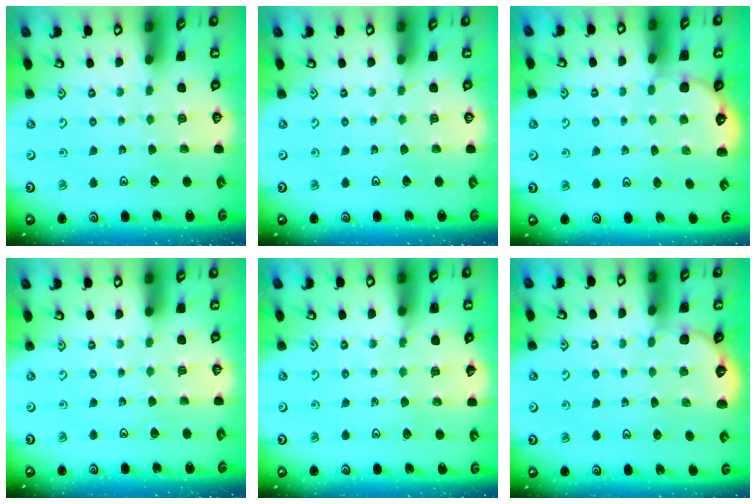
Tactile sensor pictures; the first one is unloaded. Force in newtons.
{"total": 0.0}
{"total": 3.0, "press": 2.6, "slide": 1.5}
{"total": 0.0}
{"total": 5.7, "press": 5.6, "slide": 0.8}
{"total": 3.0, "press": 2.6, "slide": 1.5}